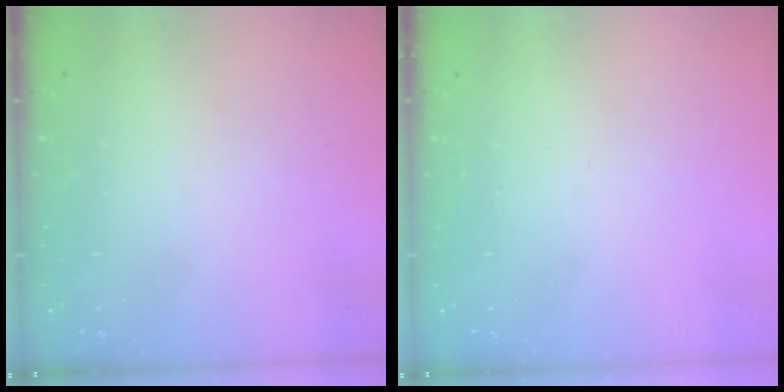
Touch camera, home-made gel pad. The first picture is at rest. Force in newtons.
{"total": 0.0}